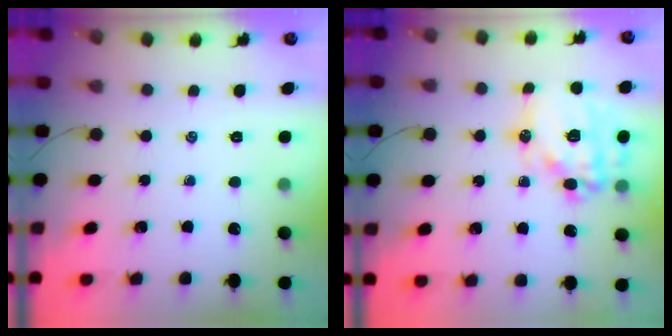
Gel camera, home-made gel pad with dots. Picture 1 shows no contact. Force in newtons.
{"total": 16.6, "press": 16.3, "slide": 3.0}